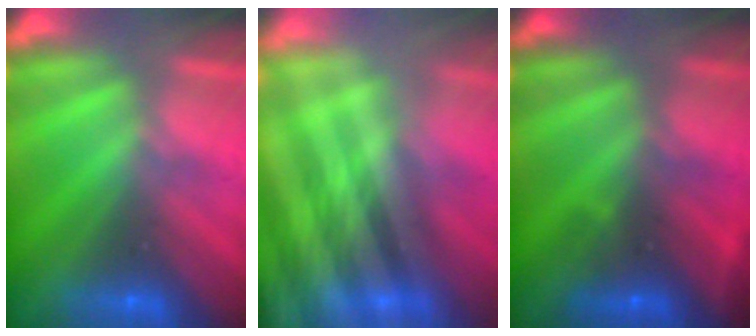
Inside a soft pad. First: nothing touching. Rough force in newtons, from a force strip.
{"total": 8.6}
{"total": 2.7}